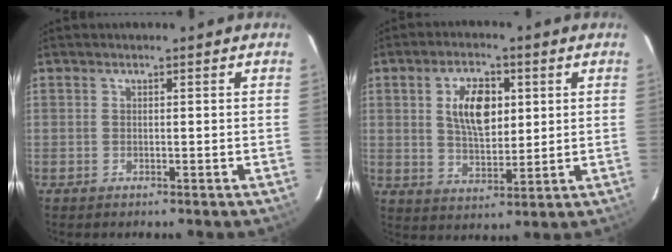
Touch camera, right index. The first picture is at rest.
{"total": 9.4, "force": [2.5, 4.9, 7.7], "torque": [-0.138, 0.010, 0.049]}